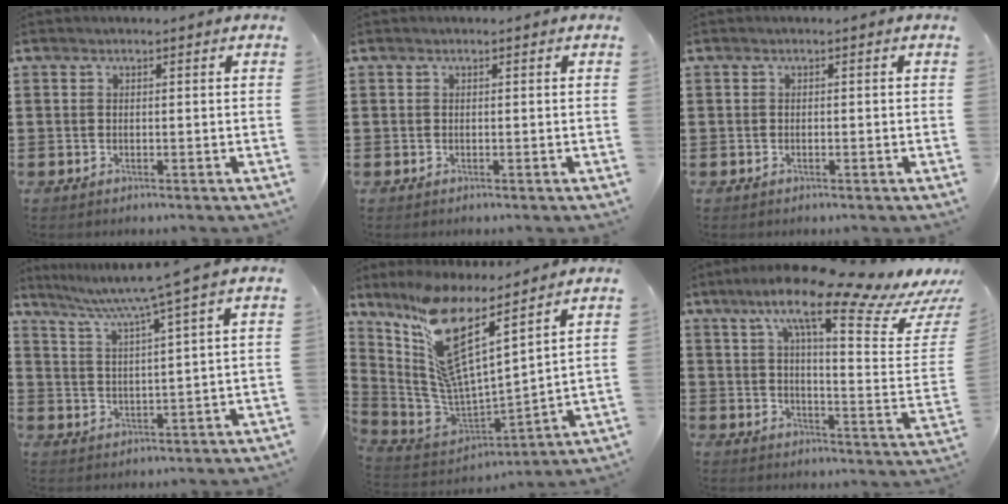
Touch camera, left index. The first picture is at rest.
{"total": 0.0}
{"total": 0.0}
{"total": 5.7, "force": [4.1, -1.2, 3.7], "torque": [-0.087, -0.027, 0.061]}
{"total": 12.4, "force": [7.6, 2.1, 9.6], "torque": [-0.242, -0.079, 0.122]}
{"total": 14.6, "force": [10.2, 1.5, 10.3], "torque": [-0.190, -0.060, 0.160]}